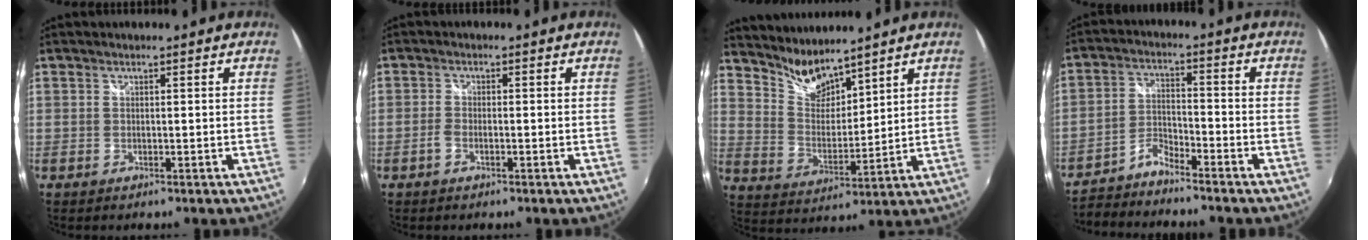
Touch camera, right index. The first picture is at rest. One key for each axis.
{"total": 1.9, "fx": -1.1, "fy": 0.8, "fz": 1.3, "tx": -0.040, "ty": 0.004, "tz": -0.027}
{"total": 7.9, "fx": 7.3, "fy": 1.5, "fz": 2.4, "tx": -0.043, "ty": -0.013, "tz": 0.150}
{"total": 5.5, "fx": -5.2, "fy": 0.5, "fz": 1.7, "tx": -0.048, "ty": 0.015, "tz": -0.106}